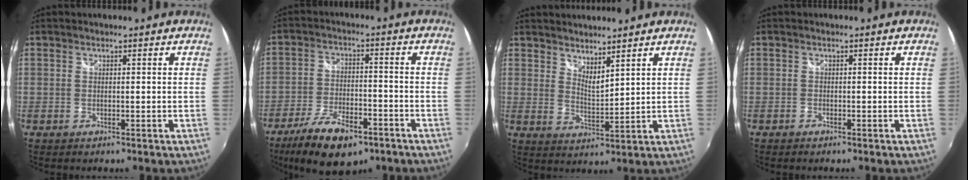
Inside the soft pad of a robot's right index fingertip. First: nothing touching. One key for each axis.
{"total": 14.7, "fx": -9.6, "fy": 6.0, "fz": 9.4, "tx": -0.200, "ty": -0.028, "tz": -0.161}
{"total": 4.9, "fx": 4.3, "fy": 0.9, "fz": 2.2, "tx": -0.032, "ty": -0.007, "tz": 0.073}
{"total": 0.6, "fx": -0.5, "fy": 0.3, "fz": 0.2, "tx": -0.005, "ty": 0.000, "tz": -0.011}